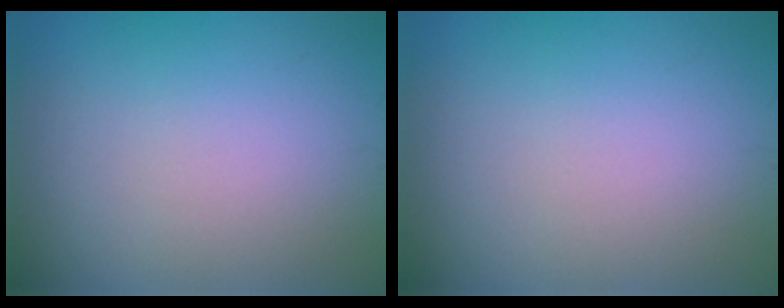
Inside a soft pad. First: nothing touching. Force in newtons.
{"total": 0.0}